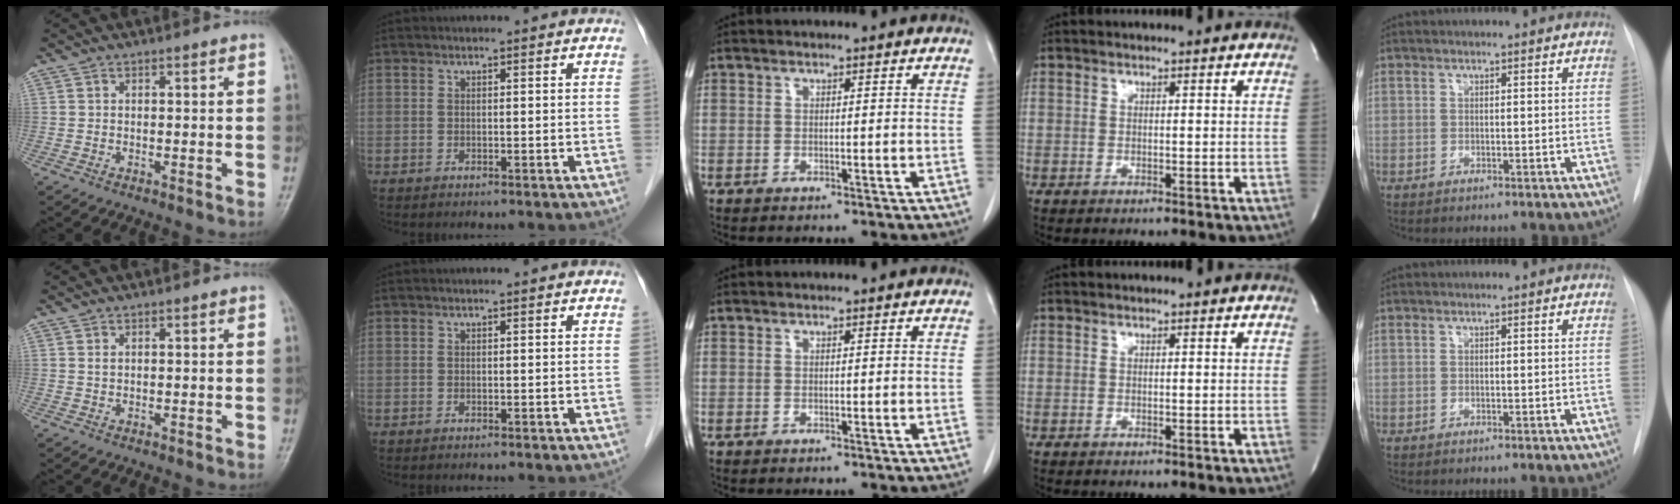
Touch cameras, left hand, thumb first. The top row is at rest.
{"thumb": {"total": 0.7, "force": [0.3, 0.4, 0.5], "torque": [-0.009, 0.004, 0.006]}}